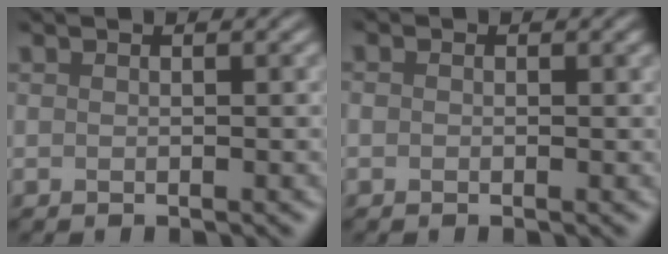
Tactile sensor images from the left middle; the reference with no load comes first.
{"total": 1.4, "force": [-0.7, -0.7, -0.9], "torque": [-0.001, 0.003, 0.004]}